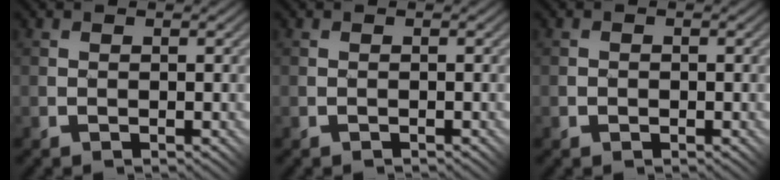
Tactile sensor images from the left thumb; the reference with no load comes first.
{"total": 0.0}
{"total": 0.6, "force": [-0.3, 0.5, 0.0], "torque": [0.006, 0.002, -0.005]}